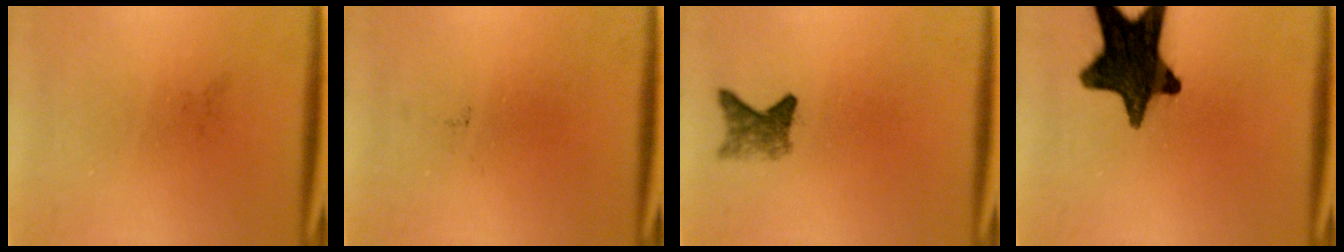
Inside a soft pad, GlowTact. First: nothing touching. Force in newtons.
{"total": 0.0}
{"total": 2.7}
{"total": 15.8}